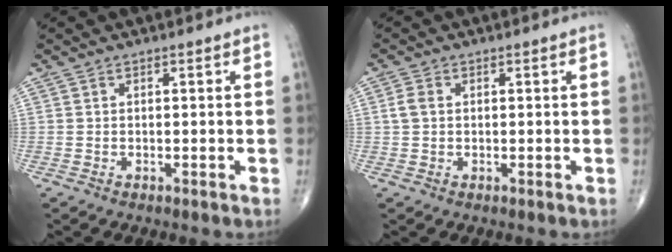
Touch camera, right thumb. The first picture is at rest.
{"total": 2.3, "force": [0.3, 1.7, 1.6], "torque": [-0.038, 0.006, 0.005]}